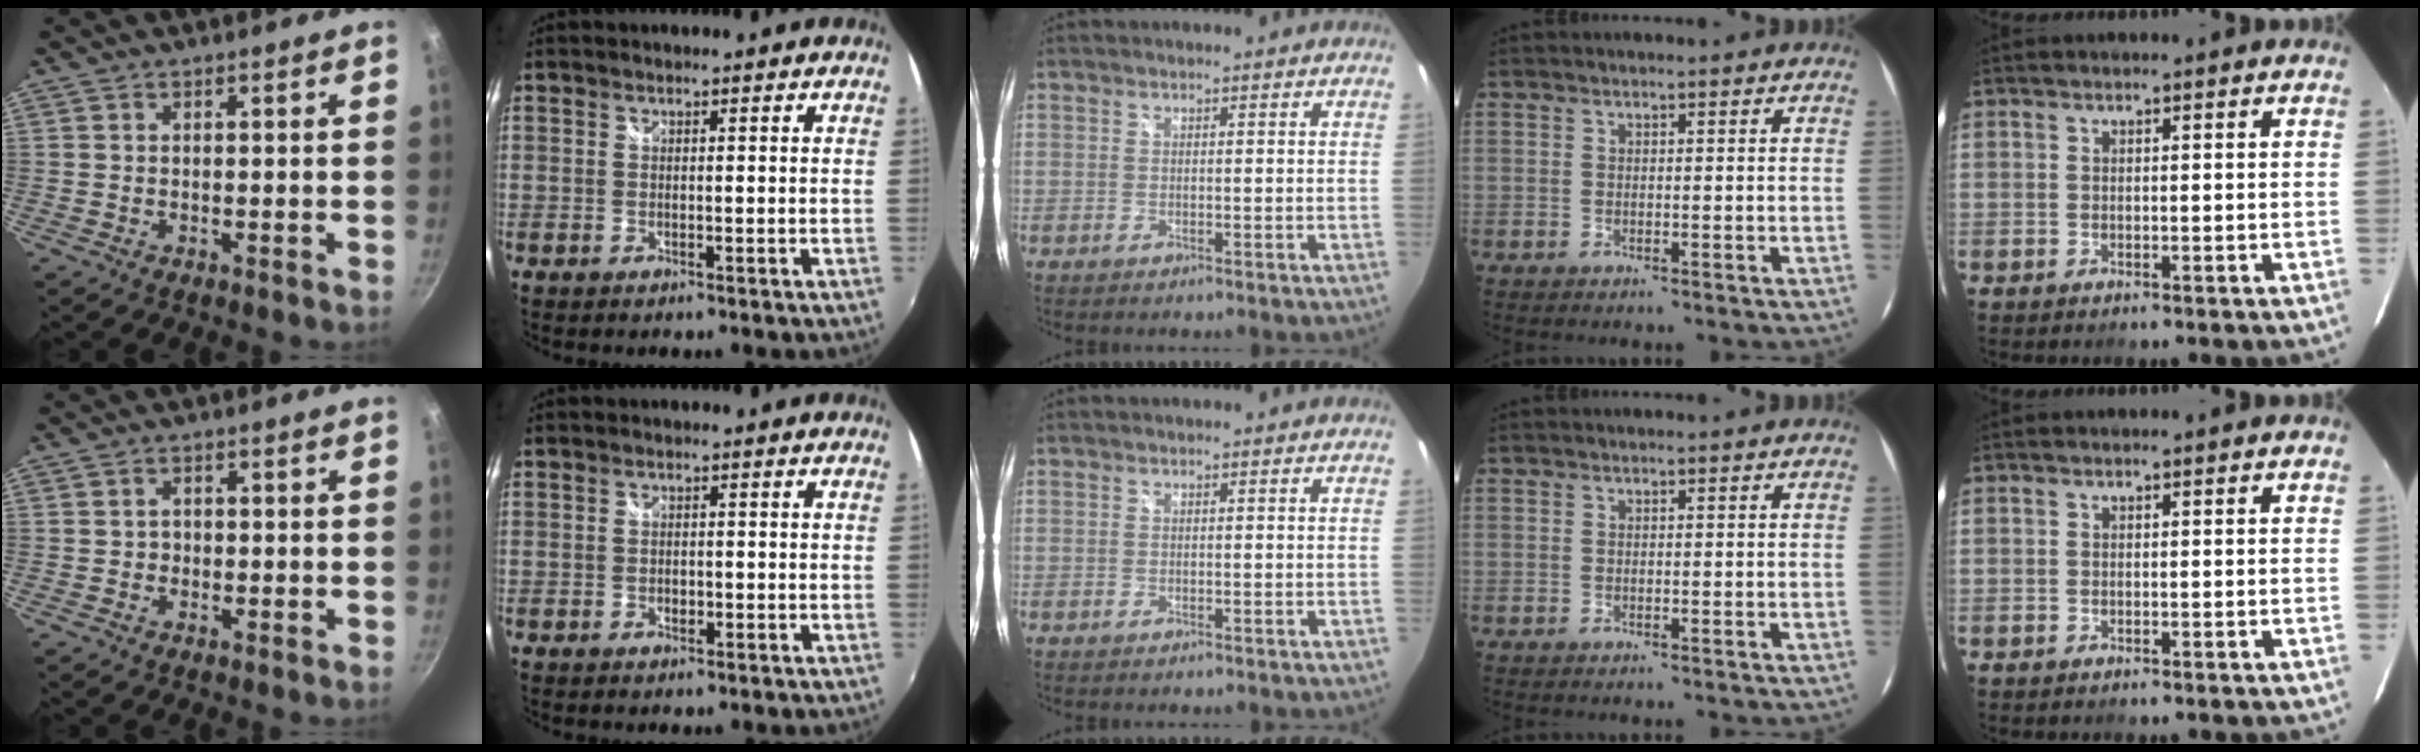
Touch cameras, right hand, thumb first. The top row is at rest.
{"thumb": {"total": 1.3, "force": [-0.2, 1.2, 0.5], "torque": [-0.004, 0.004, -0.004]}, "index": {"total": 1.4, "force": [-0.5, 1.1, 0.7], "torque": [-0.012, -0.001, -0.009]}}